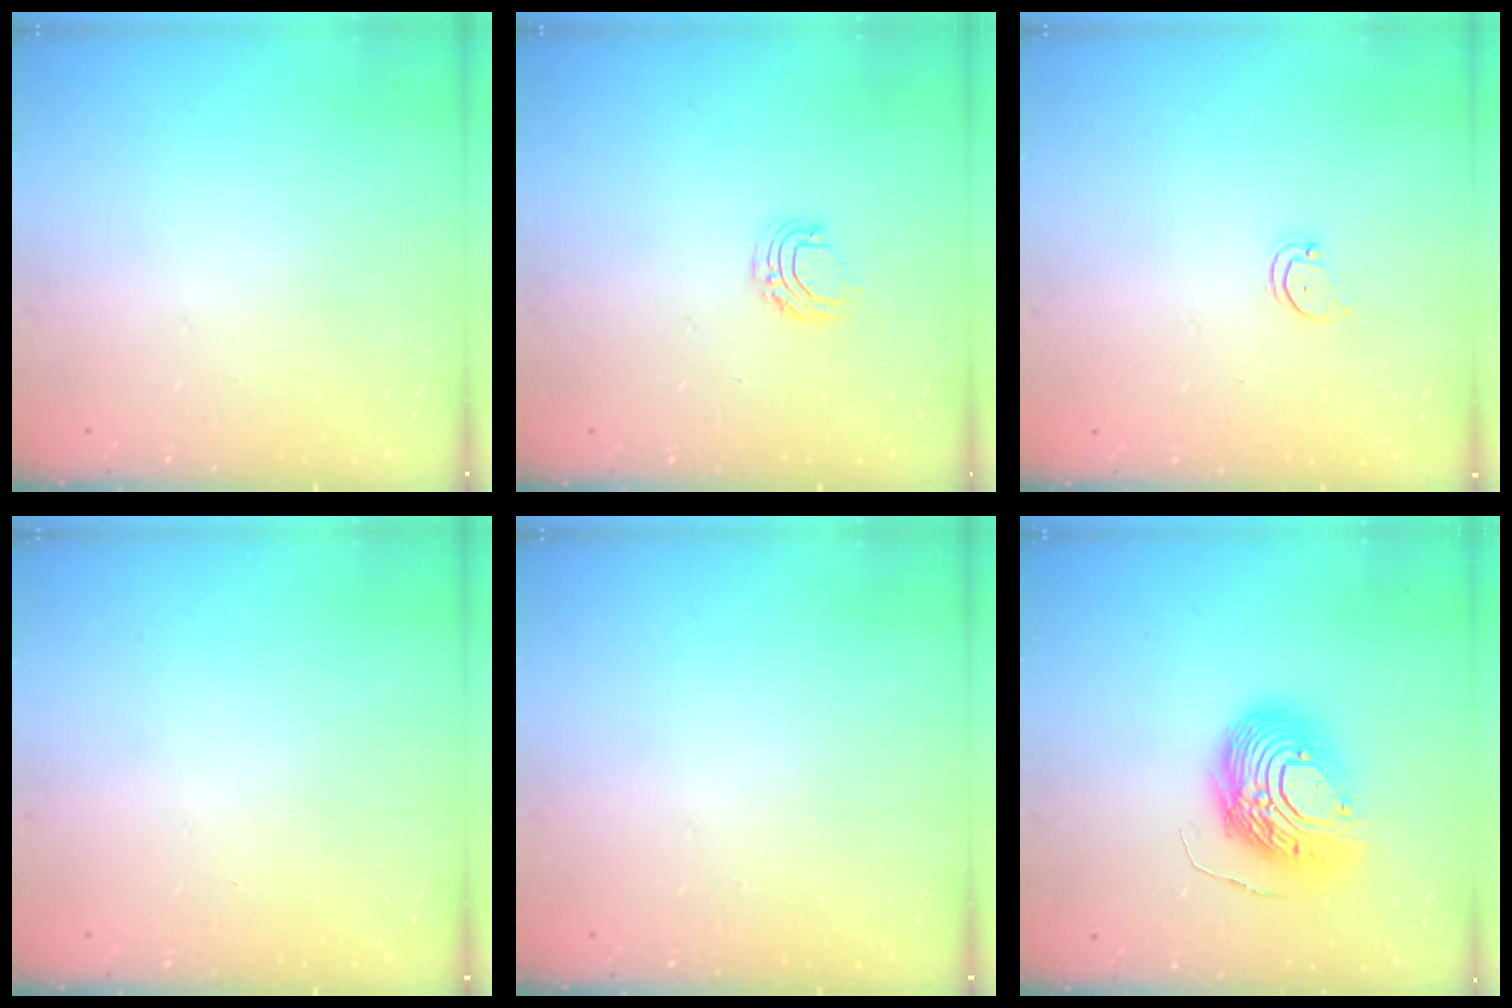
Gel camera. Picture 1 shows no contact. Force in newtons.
{"total": 5.8, "press": 5.8, "slide": 0.6}
{"total": 1.8, "press": 1.7, "slide": 0.2}
{"total": 0.0}
{"total": 0.0}
{"total": 16.1, "press": 16.1, "slide": 1.4}